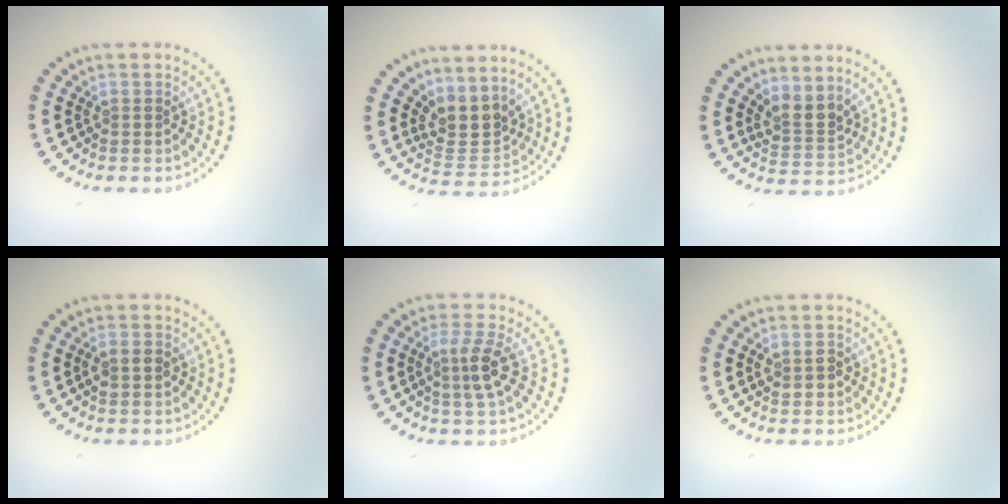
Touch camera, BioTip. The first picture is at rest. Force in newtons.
{"total": 3.2, "press": 2.4, "slide": 2.1}
{"total": 2.5, "press": 1.8, "slide": 1.8}
{"total": 1.3, "press": 1.3, "slide": 0.1}
{"total": 2.9, "press": 2.6, "slide": 1.4}
{"total": 1.4, "press": 1.4, "slide": 0.1}